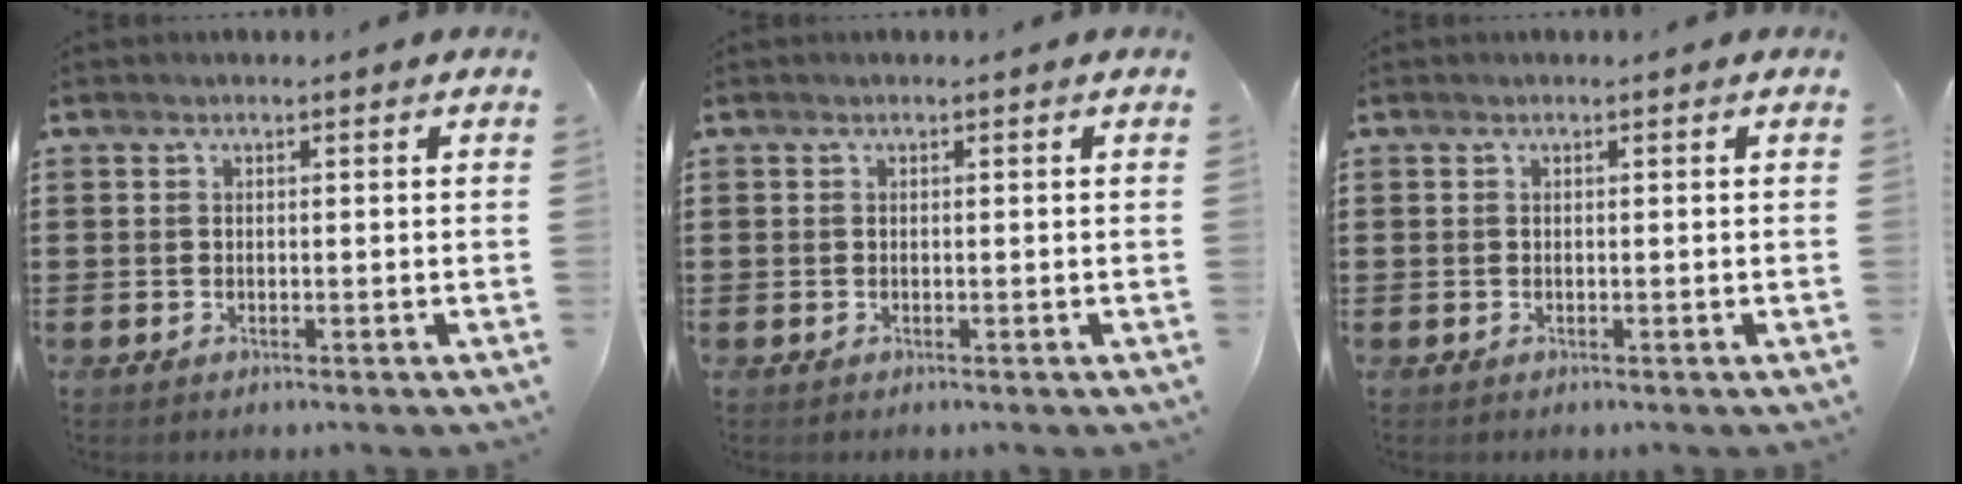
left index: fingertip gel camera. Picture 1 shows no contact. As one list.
[{"total": 0.0}, {"total": 0.0}]